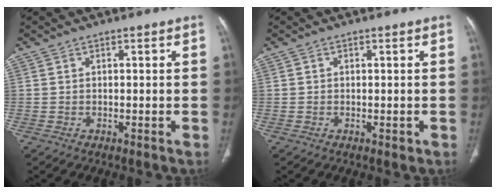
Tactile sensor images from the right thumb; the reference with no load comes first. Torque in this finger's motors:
{"motor_torque": [-0.16, 0.12, -0.23, 0.09, 0.08]}